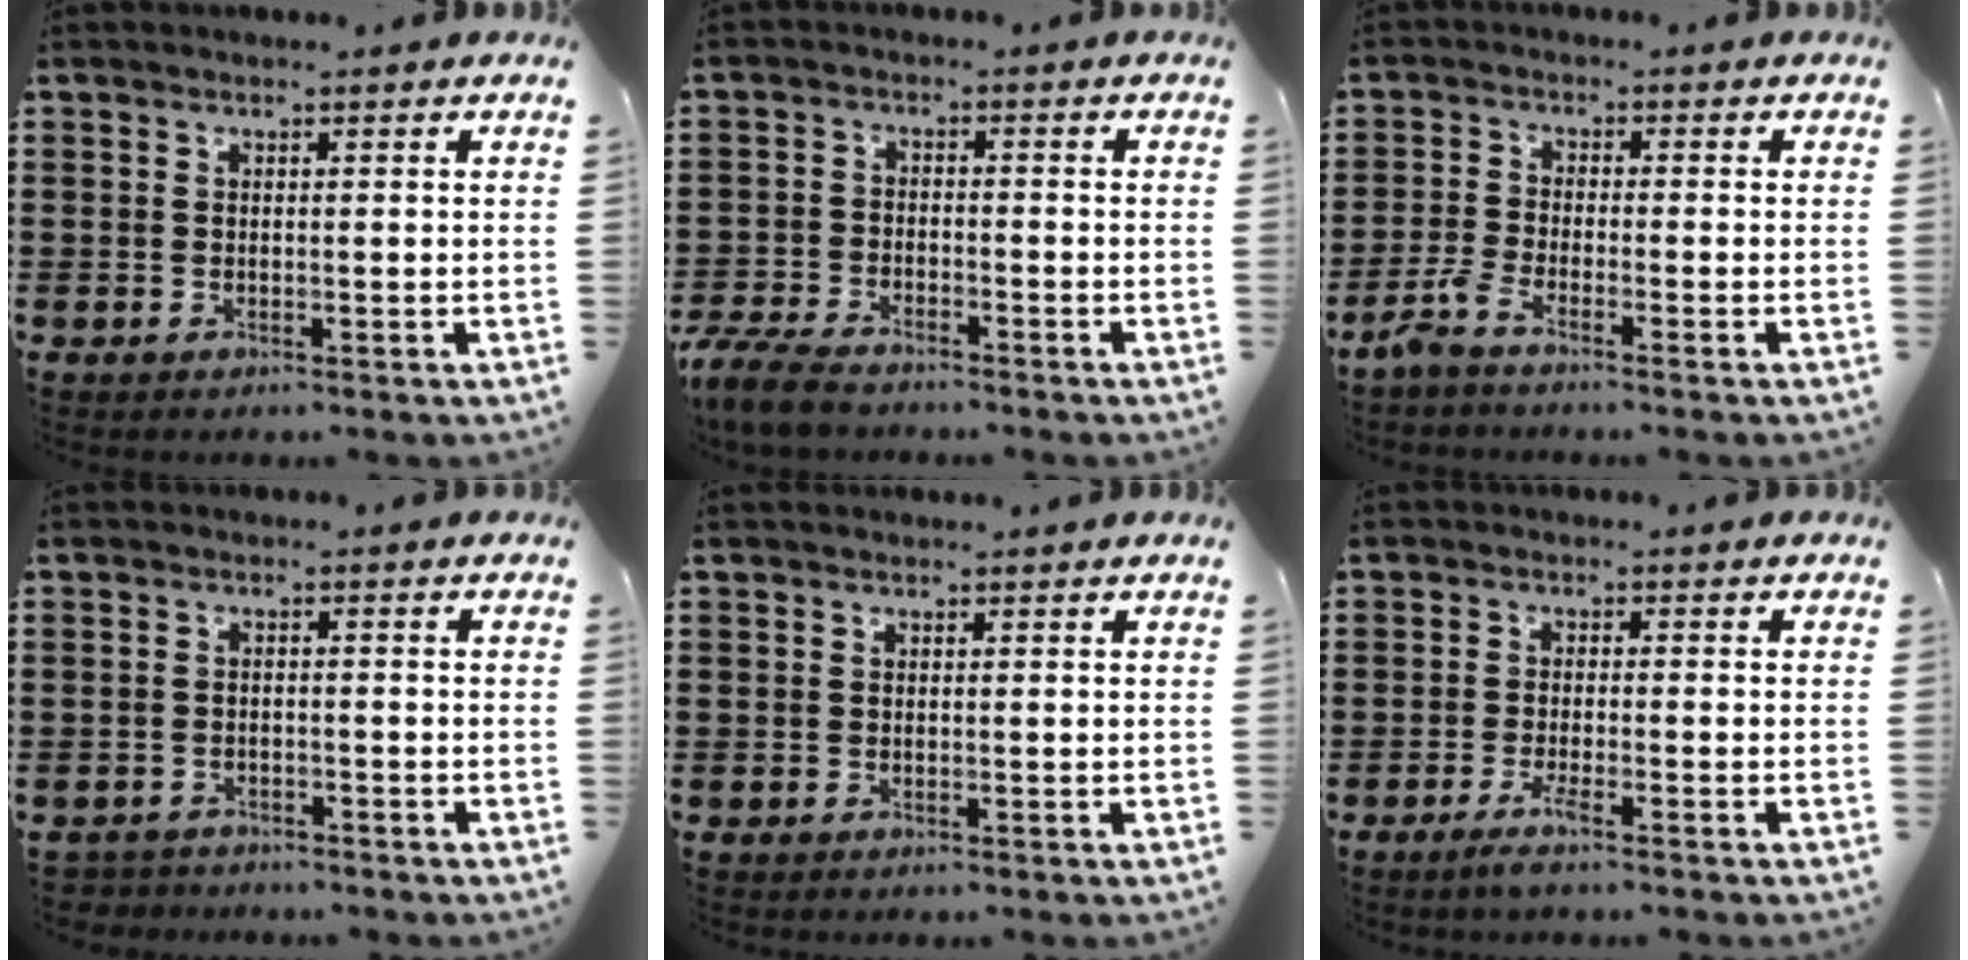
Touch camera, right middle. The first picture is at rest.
{"total": 5.1, "force": [-4.7, 1.0, 1.7], "torque": [-0.054, -0.005, -0.098]}
{"total": 3.1, "force": [-2.3, 0.2, 2.0], "torque": [-0.063, -0.009, -0.051]}
{"total": 2.0, "force": [-1.9, 0.4, -0.3], "torque": [-0.003, -0.001, -0.044]}
{"total": 0.0}
{"total": 2.5, "force": [-1.4, 0.0, 2.0], "torque": [-0.049, -0.009, -0.030]}